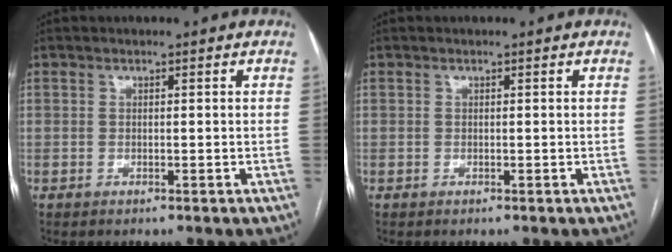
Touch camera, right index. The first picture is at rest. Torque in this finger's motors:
{"motor_torque": [0.00, 0.00, 0.00, 0.00]}